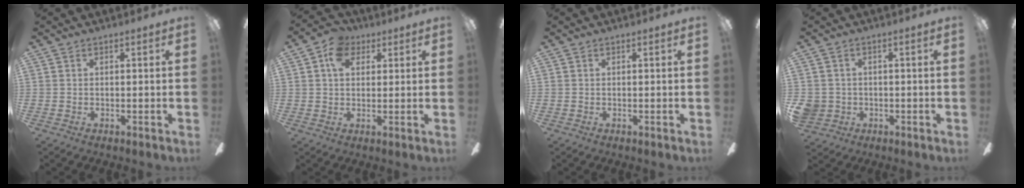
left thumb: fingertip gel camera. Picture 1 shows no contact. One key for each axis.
{"total": 6.0, "fx": 2.6, "fy": 4.7, "fz": 2.6, "tx": -0.049, "ty": 0.010, "tz": 0.047}
{"total": 0.0}
{"total": 4.0, "fx": -0.8, "fy": 3.8, "fz": 0.9, "tx": -0.034, "ty": 0.010, "tz": -0.016}